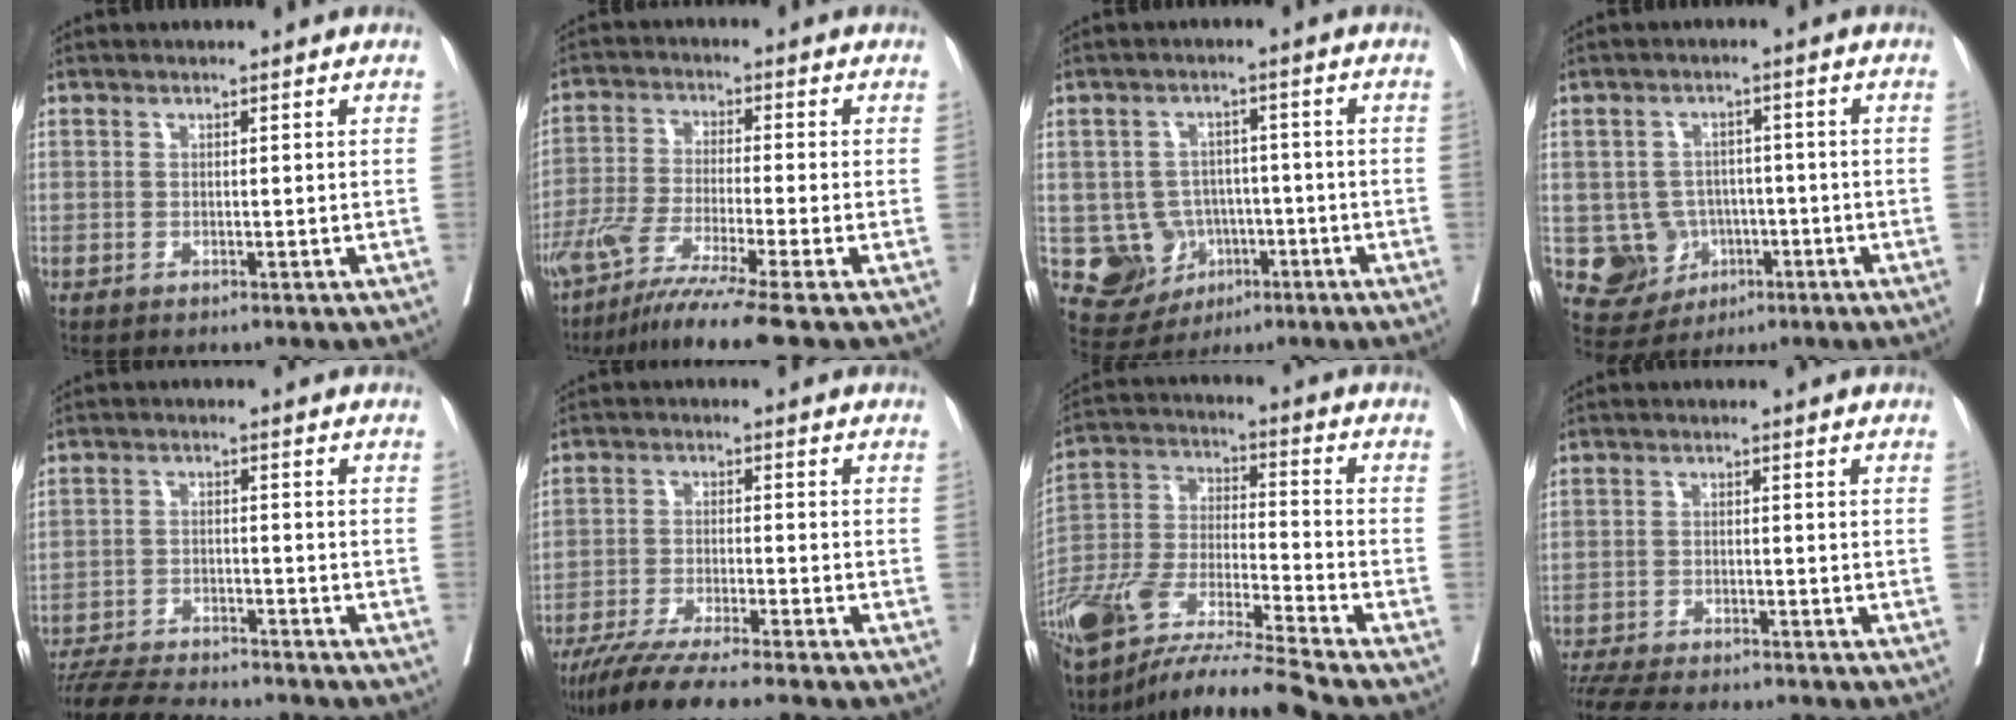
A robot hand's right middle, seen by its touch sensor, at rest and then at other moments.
{"total": 11.7, "force": [-8.7, -1.8, 7.7], "torque": [-0.133, -0.045, -0.147]}
{"total": 7.8, "force": [-2.0, 7.2, 2.1], "torque": [-0.035, 0.014, -0.020]}
{"total": 6.7, "force": [-1.5, 6.4, 1.4], "torque": [-0.022, 0.011, -0.014]}
{"total": 13.1, "force": [-12.1, 1.5, 4.9], "torque": [-0.083, -0.014, -0.185]}
{"total": 11.3, "force": [-9.5, -0.4, 6.0], "torque": [-0.089, -0.035, -0.154]}
{"total": 17.6, "force": [-14.3, -0.6, 10.1], "torque": [-0.224, -0.018, -0.272]}
{"total": 11.5, "force": [-10.3, 1.7, 4.8], "torque": [-0.081, -0.018, -0.154]}